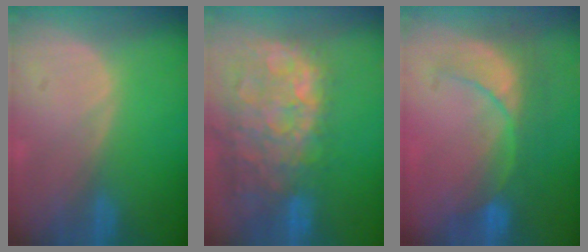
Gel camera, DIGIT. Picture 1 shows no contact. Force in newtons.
{"total": 14.9, "press": 12.1, "slide": 8.8}
{"total": 8.4, "press": 7.9, "slide": 2.6}